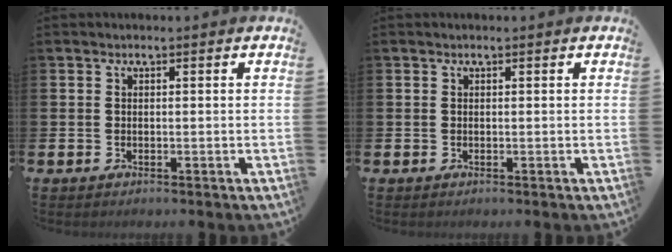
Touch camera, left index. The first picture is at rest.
{"total": 0.0}